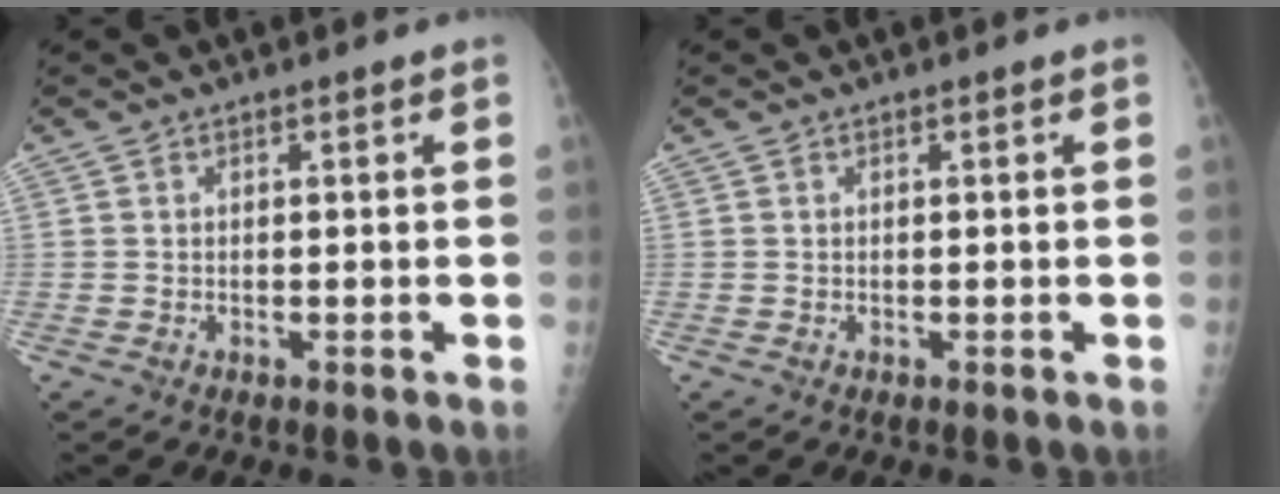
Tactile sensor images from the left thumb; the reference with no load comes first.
{"total": 0.0}